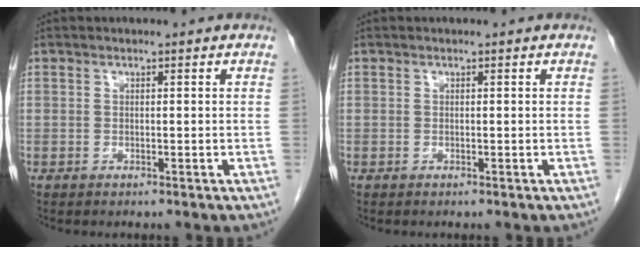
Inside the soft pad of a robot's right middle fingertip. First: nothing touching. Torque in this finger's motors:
{"motor_torque": [0.00, 0.00, 0.00, -0.01]}